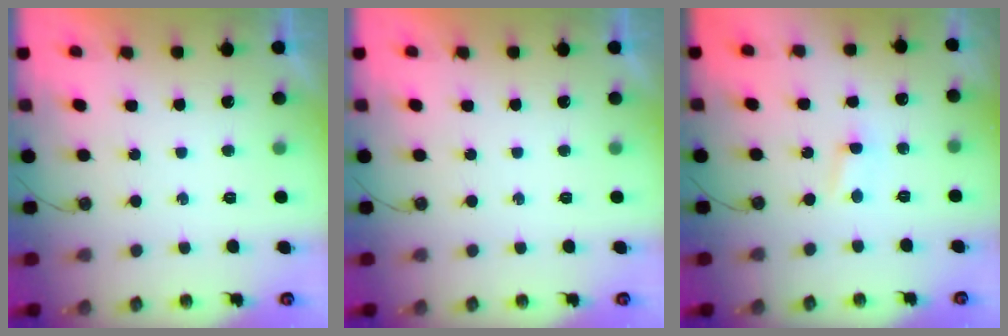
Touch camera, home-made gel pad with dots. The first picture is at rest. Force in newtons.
{"total": 0.0}
{"total": 1.2, "press": 1.1, "slide": 0.2}